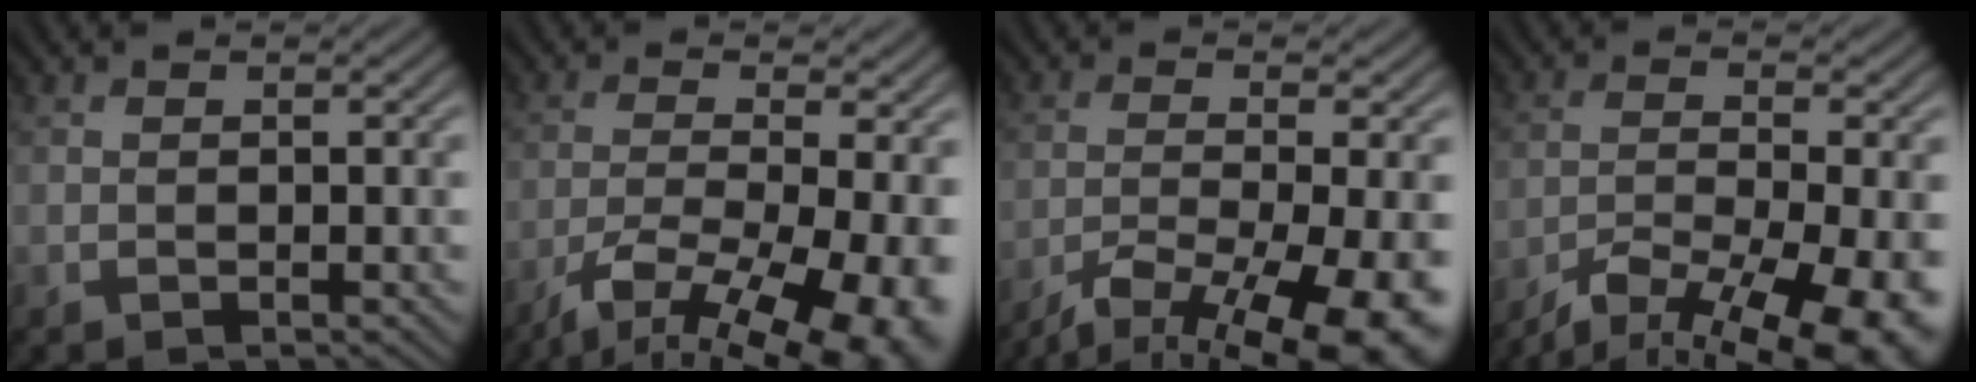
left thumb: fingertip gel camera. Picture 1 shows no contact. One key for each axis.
{"total": 14.8, "fx": -8.4, "fy": 4.4, "fz": 11.3, "tx": -0.202, "ty": -0.026, "tz": -0.126}
{"total": 13.6, "fx": -9.1, "fy": 3.3, "fz": 9.6, "tx": -0.178, "ty": -0.036, "tz": -0.128}
{"total": 14.1, "fx": -10.1, "fy": 4.0, "fz": 9.0, "tx": -0.170, "ty": -0.040, "tz": -0.145}